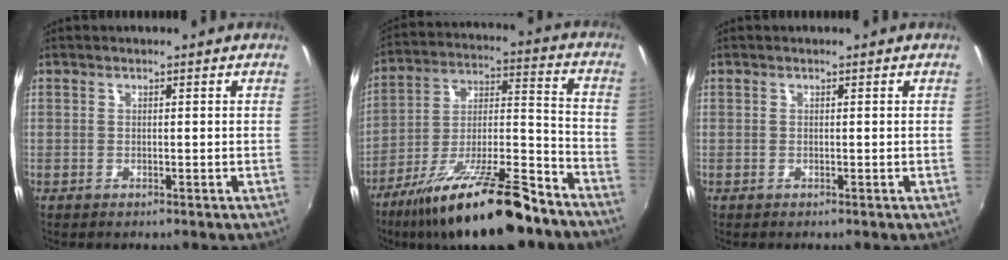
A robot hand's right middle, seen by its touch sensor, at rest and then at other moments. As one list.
[{"total": 21.8, "force": [-15.3, 5.3, 14.7], "torque": [-0.248, -0.010, -0.241]}, {"total": 0.0}]